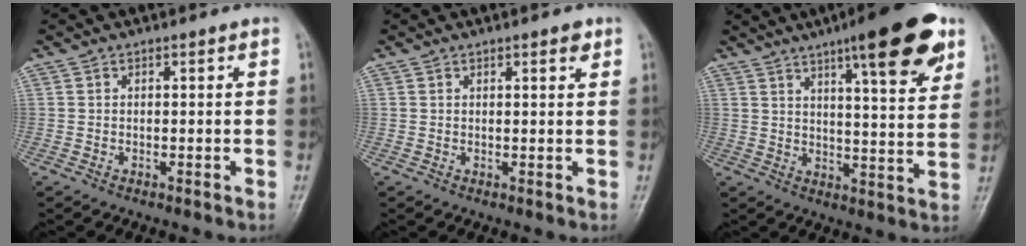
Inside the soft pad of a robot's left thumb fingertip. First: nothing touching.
{"total": 1.9, "force": [1.1, 0.5, 1.4], "torque": [-0.017, -0.005, 0.014]}
{"total": 16.9, "force": [9.8, 3.6, 13.4], "torque": [-0.163, -0.039, 0.136]}